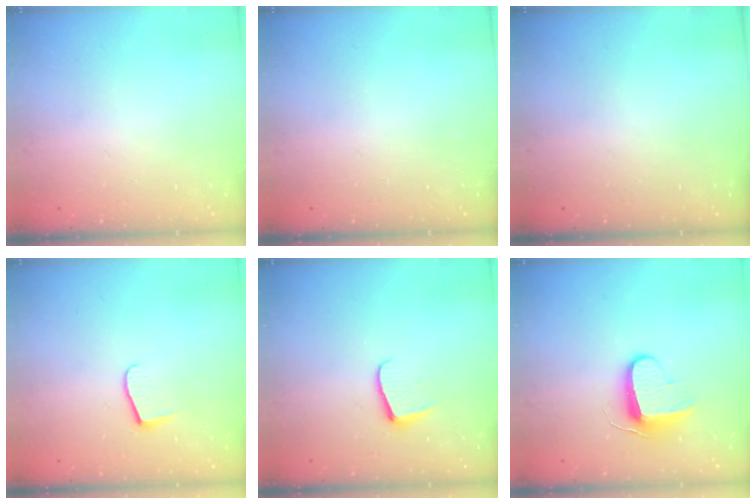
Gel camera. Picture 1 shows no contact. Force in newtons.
{"total": 0.0}
{"total": 0.0}
{"total": 7.0, "press": 6.9, "slide": 0.5}
{"total": 5.7, "press": 5.7, "slide": 0.6}
{"total": 8.7, "press": 8.7, "slide": 0.7}